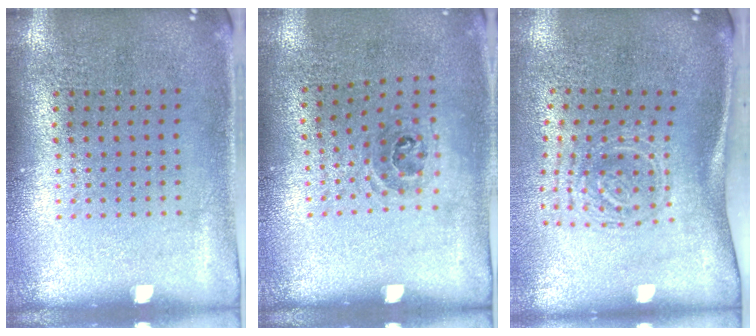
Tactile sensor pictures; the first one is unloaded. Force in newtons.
{"total": 1.0, "press": 0.7, "slide": 0.8}
{"total": 1.8, "press": 1.2, "slide": 1.4}